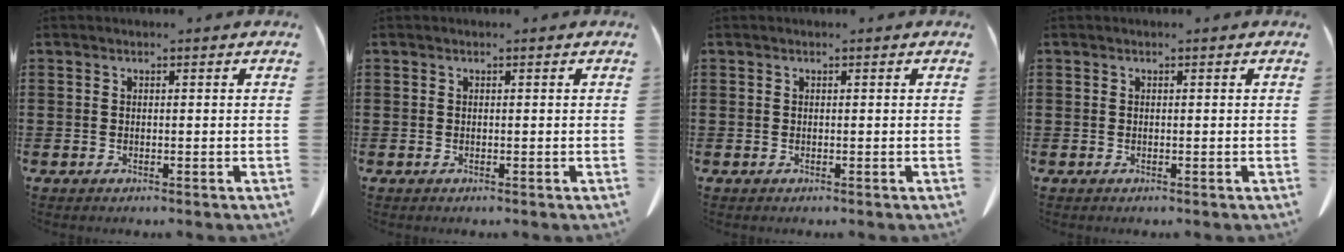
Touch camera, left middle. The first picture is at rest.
{"total": 0.0}
{"total": 0.0}
{"total": 0.0}